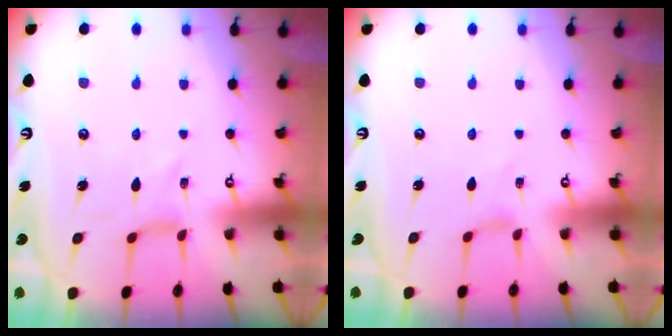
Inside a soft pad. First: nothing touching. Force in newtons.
{"total": 0.0}